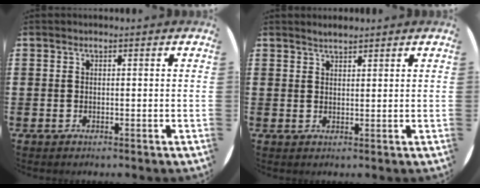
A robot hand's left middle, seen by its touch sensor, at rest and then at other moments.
{"total": 1.6, "force": [1.6, 0.2, 0.1], "torque": [-0.004, 0.004, 0.029]}